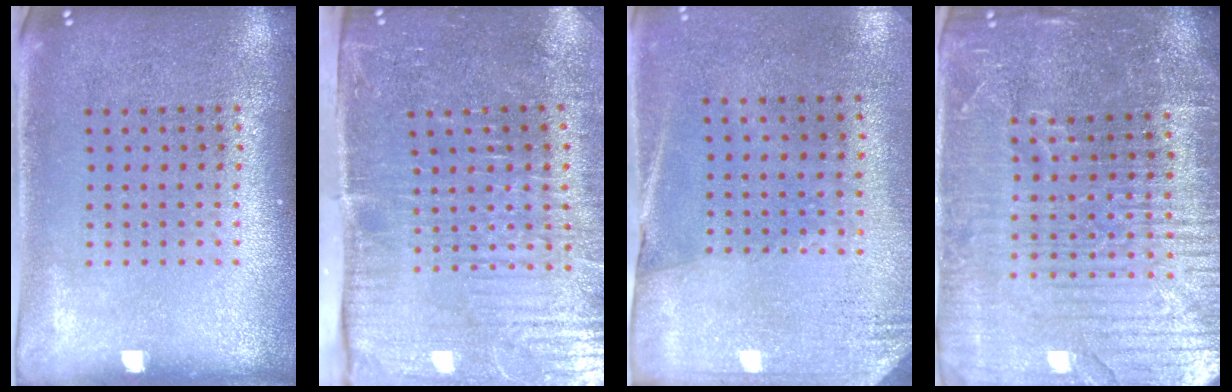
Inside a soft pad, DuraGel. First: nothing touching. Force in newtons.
{"total": 5.3, "press": 4.5, "slide": 2.7}
{"total": 2.7, "press": 2.4, "slide": 1.3}
{"total": 5.2, "press": 4.8, "slide": 2.1}